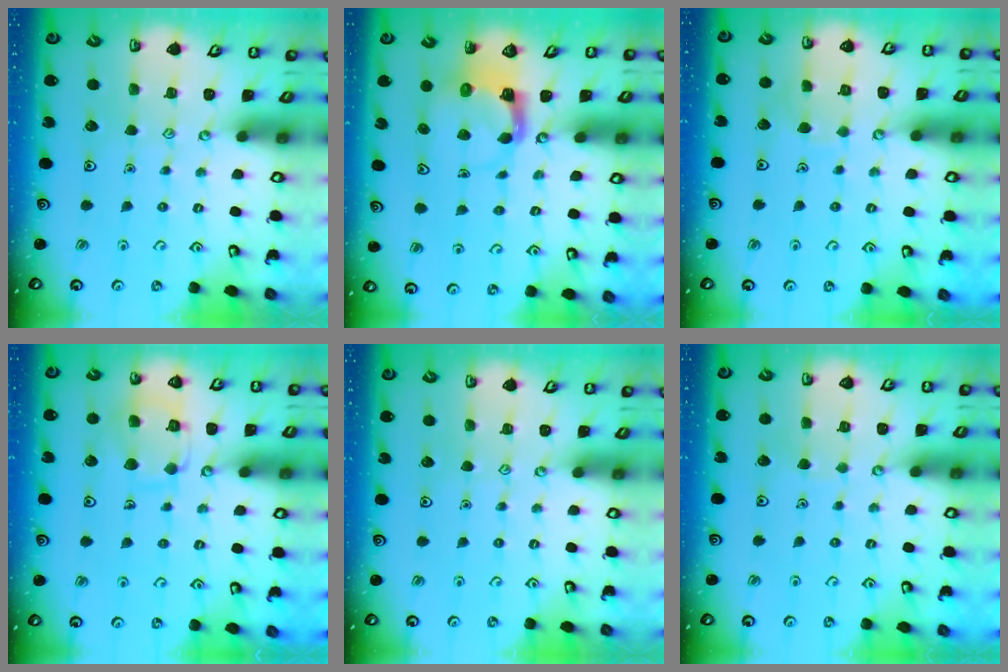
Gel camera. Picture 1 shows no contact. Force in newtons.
{"total": 4.7, "press": 4.7, "slide": 0.2}
{"total": 5.2, "press": 5.1, "slide": 0.4}
{"total": 11.1, "press": 11.1, "slide": 0.8}
{"total": 0.0}
{"total": 1.4, "press": 1.4, "slide": 0.1}